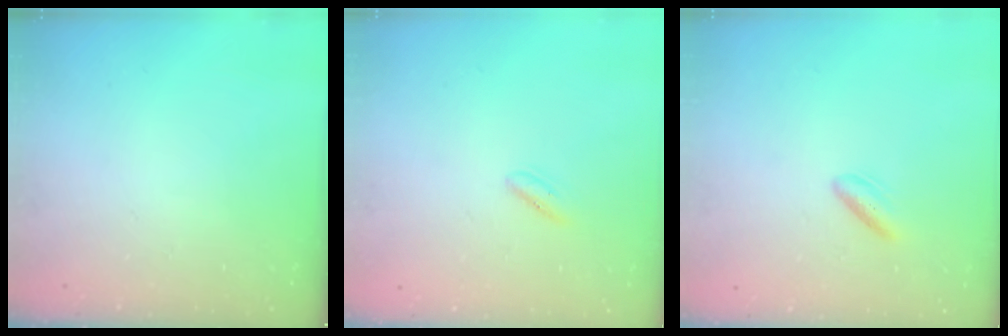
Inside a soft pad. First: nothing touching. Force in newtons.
{"total": 0.7, "press": 0.3, "slide": 0.7}
{"total": 2.4, "press": 2.2, "slide": 1.1}